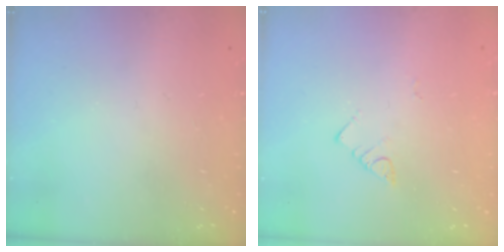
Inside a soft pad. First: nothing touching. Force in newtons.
{"total": 2.7, "press": 2.6, "slide": 0.5}